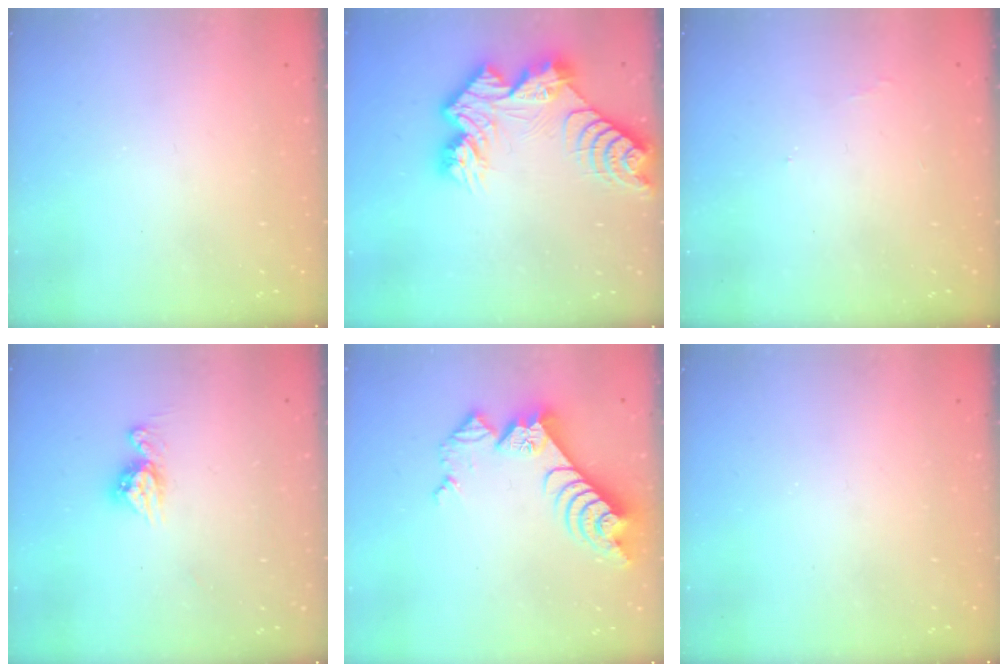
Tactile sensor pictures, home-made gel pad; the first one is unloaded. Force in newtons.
{"total": 13.4, "press": 13.4, "slide": 1.1}
{"total": 3.7, "press": 3.7, "slide": 0.4}
{"total": 8.5, "press": 8.4, "slide": 0.8}
{"total": 11.2, "press": 11.1, "slide": 1.4}
{"total": 0.0}